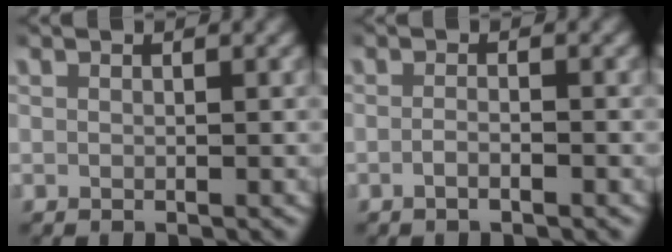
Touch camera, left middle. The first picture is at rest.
{"total": 1.2, "force": [-0.9, -0.1, 0.7], "torque": [-0.018, 0.000, -0.017]}